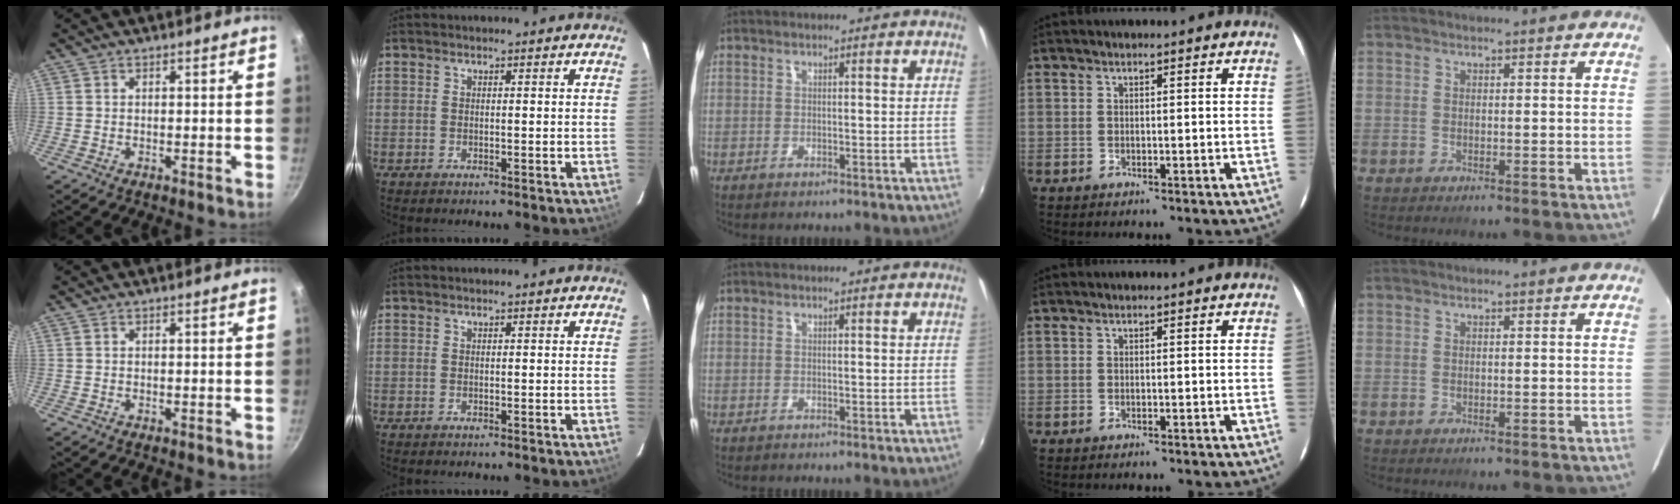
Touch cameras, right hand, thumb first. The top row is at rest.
{}